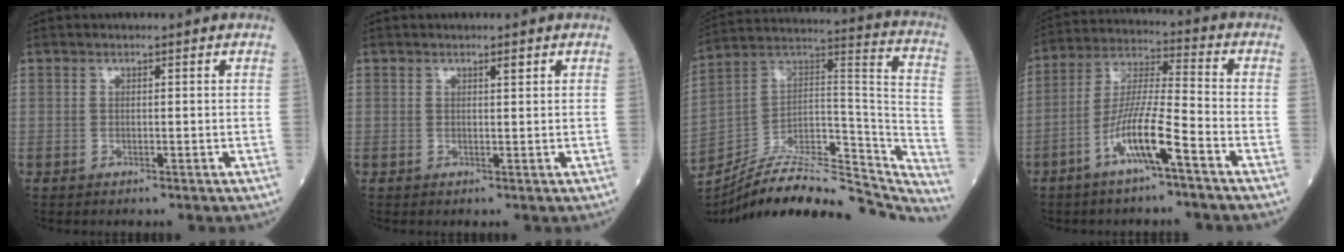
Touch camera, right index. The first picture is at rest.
{"total": 0.8, "force": [0.5, 0.1, 0.6], "torque": [-0.009, -0.002, 0.007]}
{"total": 31.2, "force": [-28.1, 6.7, 11.8], "torque": [-0.141, 0.023, -0.413]}
{"total": 9.7, "force": [-4.8, 0.4, 8.4], "torque": [-0.168, 0.000, -0.095]}